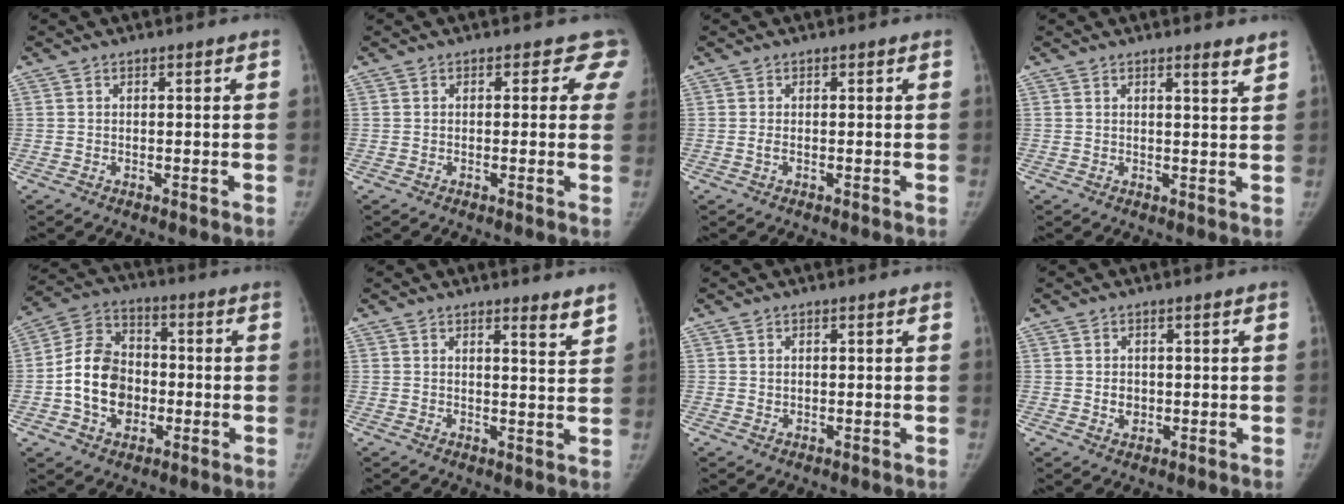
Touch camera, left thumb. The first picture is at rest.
{"total": 3.3, "force": [2.2, 2.2, 1.0], "torque": [0.026, -0.006, 0.000]}
{"total": 0.6, "force": [-0.1, 0.3, 0.5], "torque": [-0.009, -0.001, -0.004]}
{"total": 2.5, "force": [2.0, 0.1, 1.4], "torque": [-0.018, -0.017, 0.028]}
{"total": 13.2, "force": [-2.2, 10.1, 8.1], "torque": [-0.121, 0.027, -0.044]}
{"total": 3.6, "force": [2.9, 0.4, 2.1], "torque": [-0.023, -0.027, 0.037]}
{"total": 0.6, "force": [0.2, 0.5, 0.3], "torque": [-0.002, -0.001, 0.005]}
{"total": 2.3, "force": [0.0, 1.9, 1.3], "torque": [-0.013, 0.000, 0.005]}